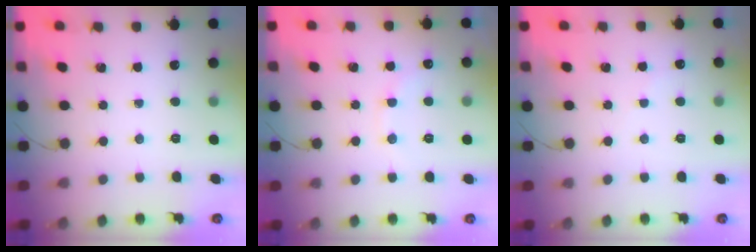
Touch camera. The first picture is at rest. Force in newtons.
{"total": 8.6, "press": 8.5, "slide": 1.3}
{"total": 5.2, "press": 5.1, "slide": 0.9}